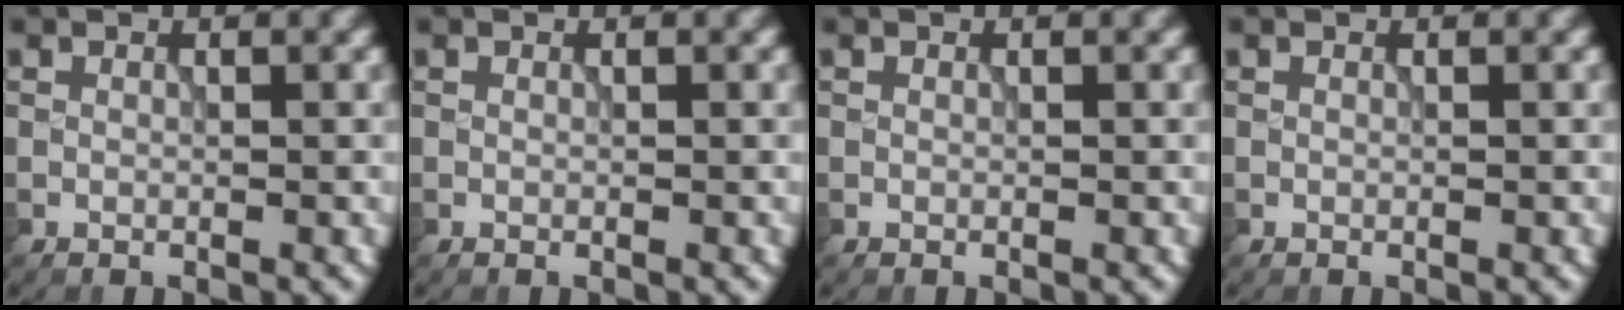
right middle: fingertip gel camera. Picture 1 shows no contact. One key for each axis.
{"total": 0.0}
{"total": 0.0}
{"total": 0.0}